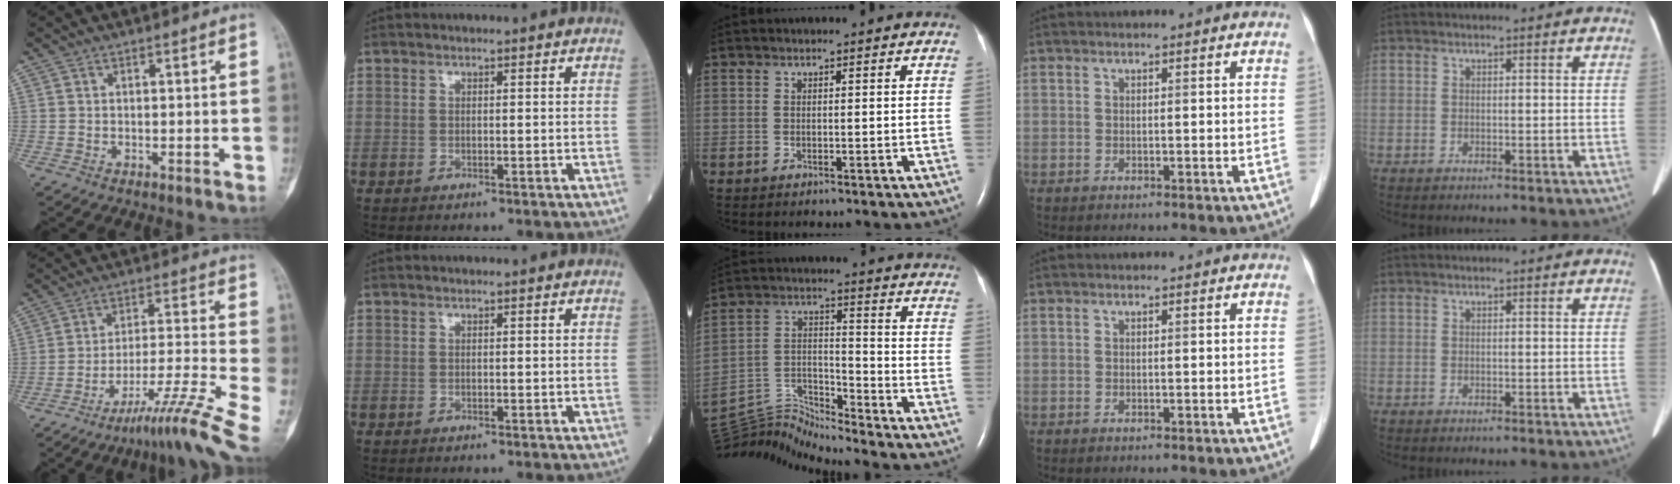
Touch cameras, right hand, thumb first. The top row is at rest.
{"thumb": {"total": 12.8, "force": [-9.1, -1.2, 8.9], "torque": [-0.159, 0.072, -0.147]}, "middle": {"total": 12.3, "force": [-12.3, -1.3, 0.6], "torque": [-0.025, 0.045, -0.230]}}